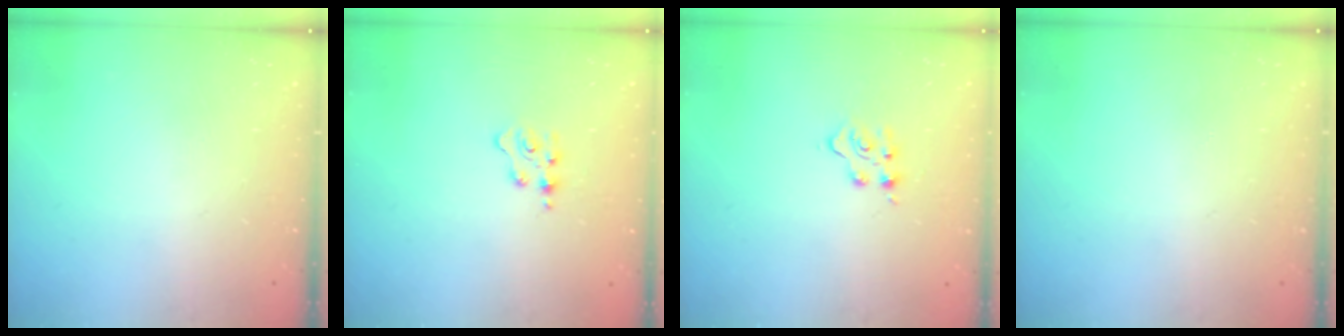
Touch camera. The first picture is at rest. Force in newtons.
{"total": 2.9, "press": 2.9, "slide": 0.4}
{"total": 4.2, "press": 4.2, "slide": 0.5}
{"total": 0.0}